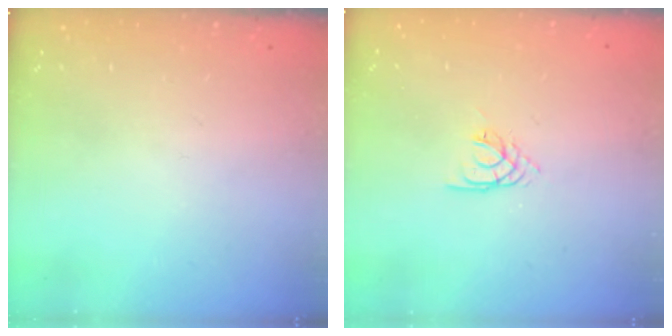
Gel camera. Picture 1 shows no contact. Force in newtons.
{"total": 1.4, "press": 1.3, "slide": 0.3}